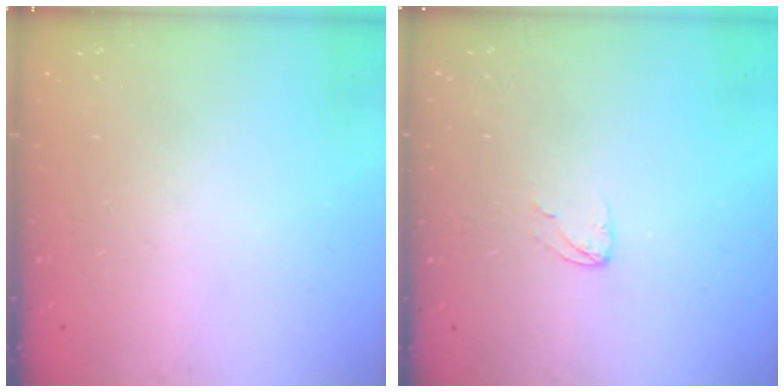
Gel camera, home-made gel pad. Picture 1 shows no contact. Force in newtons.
{"total": 3.0, "press": 3.0, "slide": 0.2}